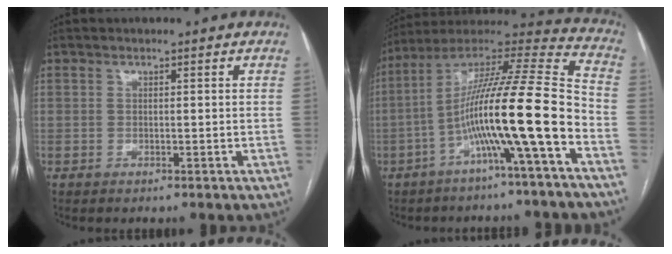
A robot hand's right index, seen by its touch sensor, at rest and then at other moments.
{"total": 18.0, "force": [-6.2, -0.4, 16.9], "torque": [-0.291, 0.014, -0.115]}